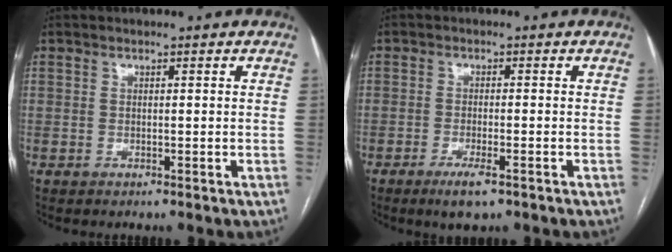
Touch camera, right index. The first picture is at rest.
{"total": 3.8, "force": [-2.3, 0.8, 3.0], "torque": [-0.057, -0.006, -0.037]}